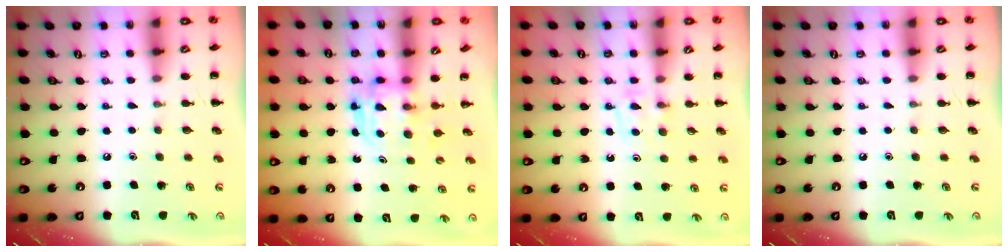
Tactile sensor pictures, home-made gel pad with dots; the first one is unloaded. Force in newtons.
{"total": 3.6, "press": 3.6, "slide": 0.3}
{"total": 4.8, "press": 4.4, "slide": 1.8}
{"total": 0.0}